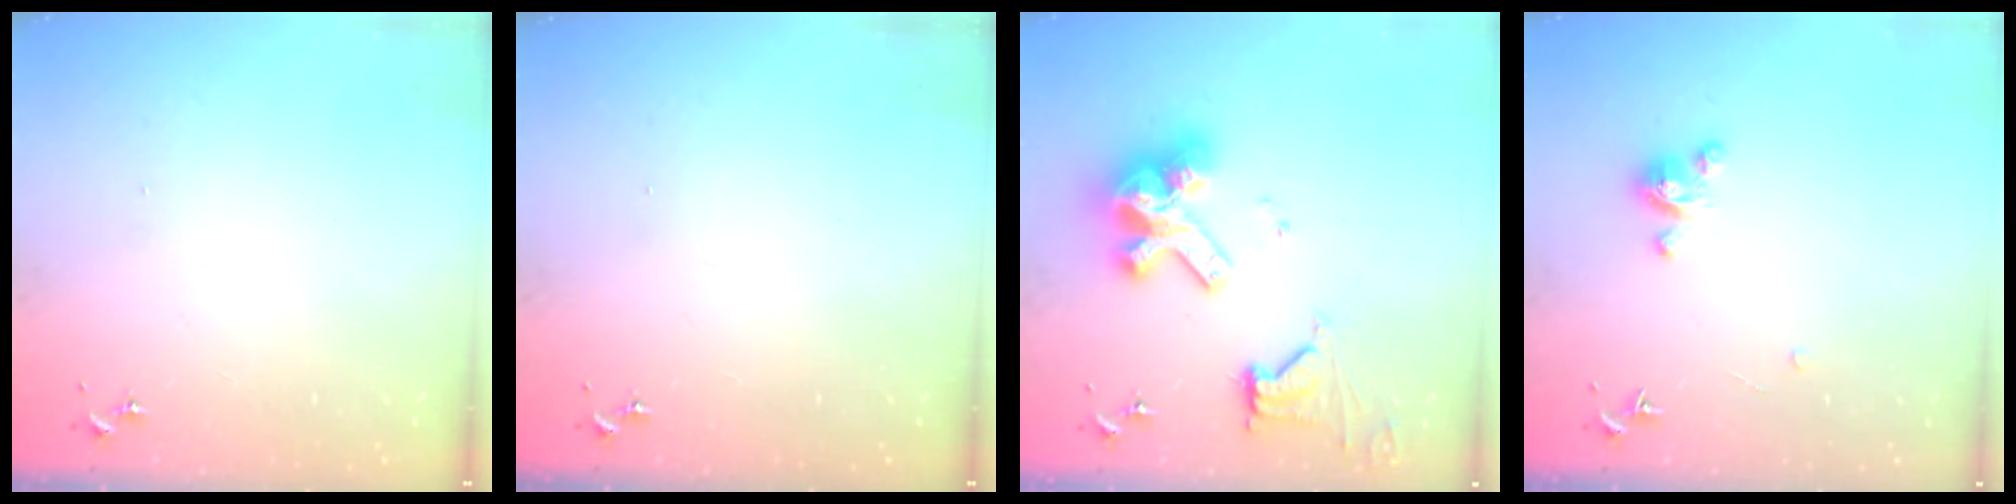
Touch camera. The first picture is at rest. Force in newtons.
{"total": 0.0}
{"total": 17.2, "press": 17.2, "slide": 1.5}
{"total": 4.8, "press": 4.7, "slide": 0.3}